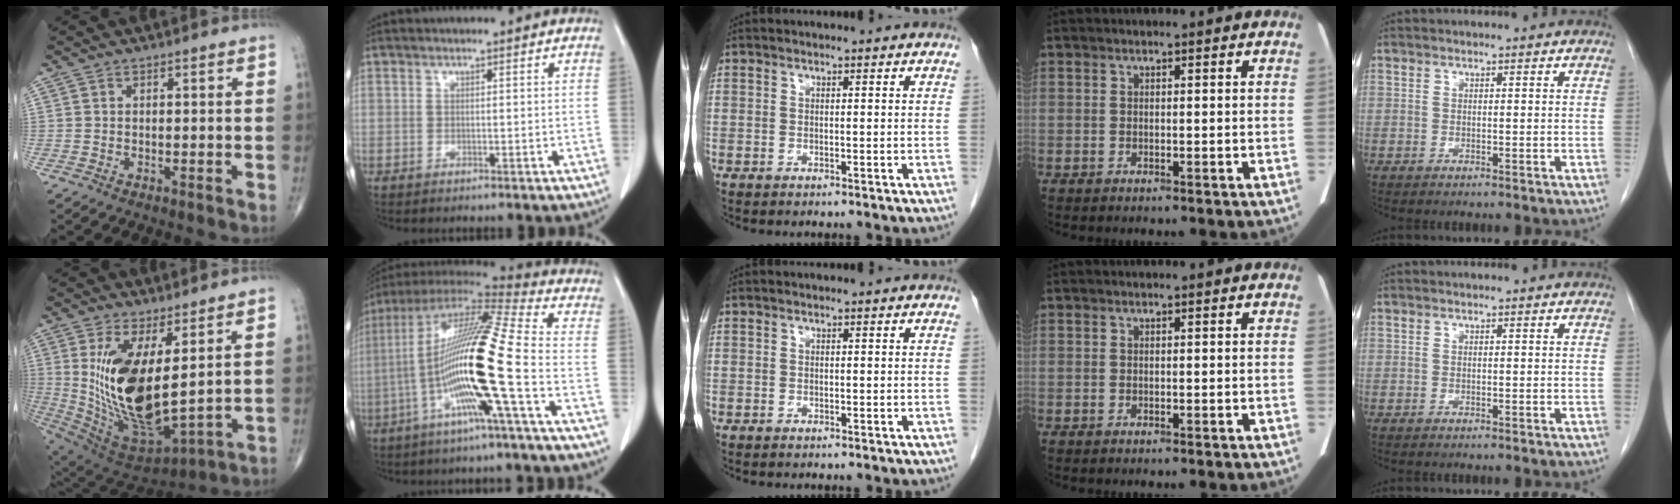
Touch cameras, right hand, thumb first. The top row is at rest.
{"thumb": {"total": 19.5, "force": [3.9, 8.2, 17.2], "torque": [-0.324, -0.041, 0.096]}, "index": {"total": 19.9, "force": [-4.5, -0.3, 19.4], "torque": [-0.376, -0.003, -0.097]}}